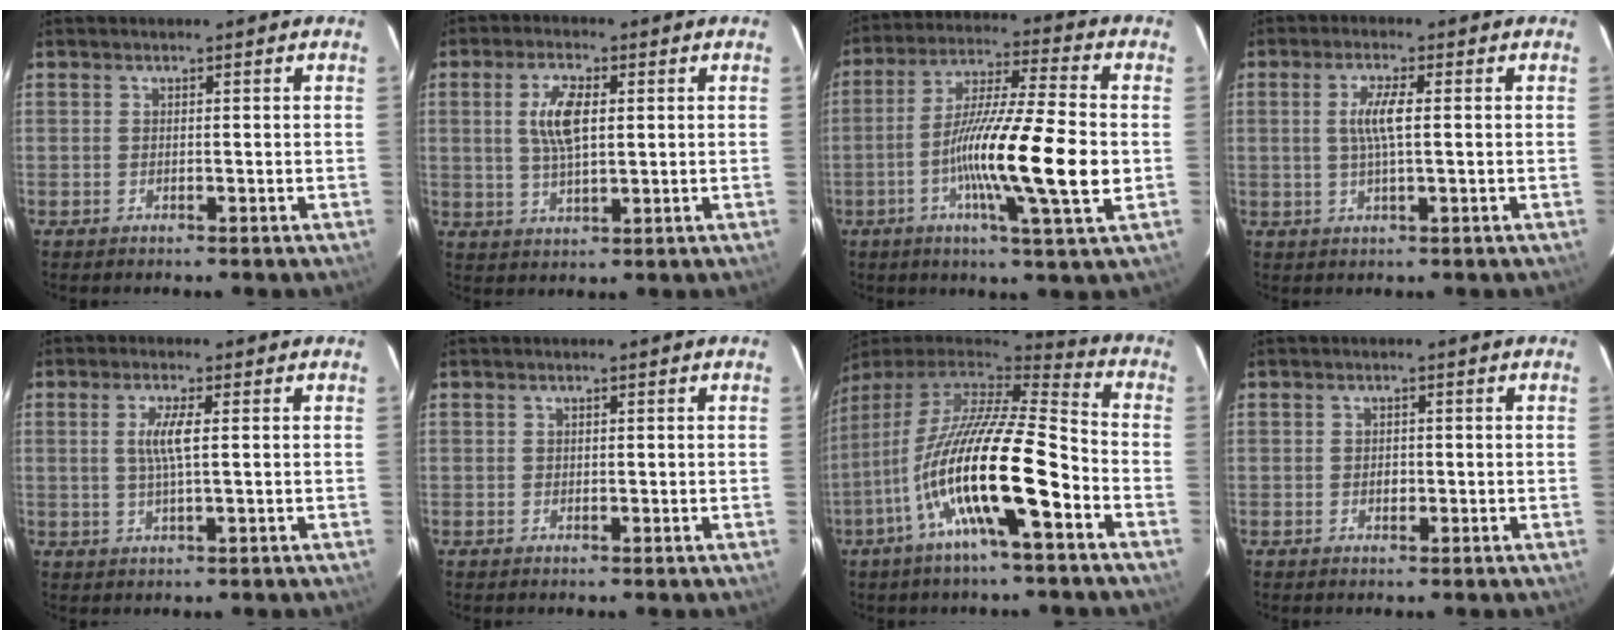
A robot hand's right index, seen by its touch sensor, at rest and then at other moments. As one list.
[{"total": 7.2, "force": [1.5, 2.8, 6.5], "torque": [-0.125, 0.005, 0.031]}, {"total": 16.9, "force": [-3.3, 0.5, 16.5], "torque": [-0.292, -0.005, -0.067]}, {"total": 4.7, "force": [0.5, 0.6, 4.6], "torque": [-0.089, 0.001, 0.010]}, {"total": 4.3, "force": [0.7, 0.3, 4.2], "torque": [-0.083, -0.001, 0.013]}, {"total": 0.0}, {"total": 20.2, "force": [-8.1, 3.1, 18.3], "torque": [-0.322, -0.036, -0.156]}, {"total": 1.3, "force": [-0.3, 1.1, 0.7], "torque": [-0.012, 0.003, -0.004]}]